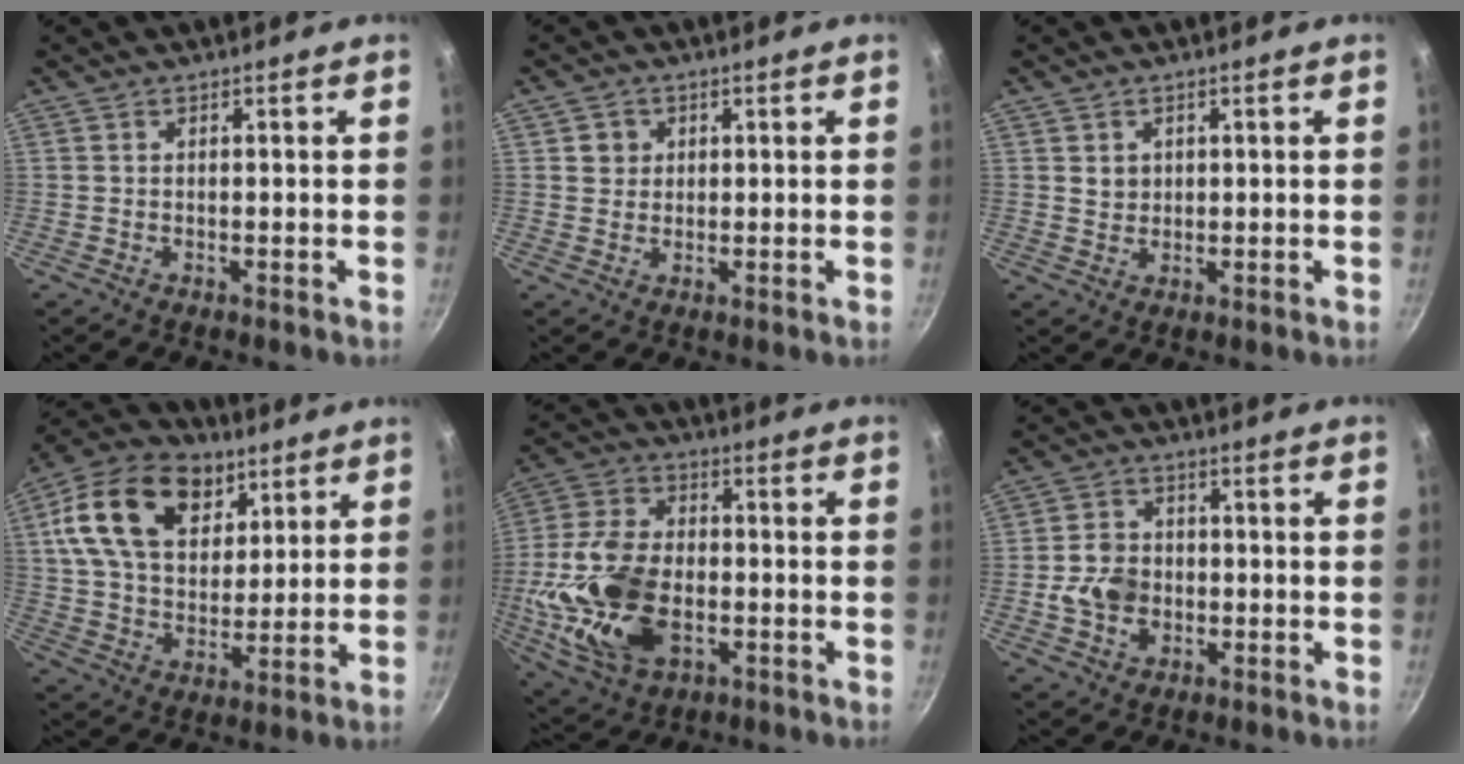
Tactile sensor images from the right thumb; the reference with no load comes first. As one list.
[{"total": 2.9, "force": [0.8, 2.7, 0.6], "torque": [0.006, 0.005, 0.010]}, {"total": 2.4, "force": [0.7, 2.1, 0.9], "torque": [-0.004, 0.002, 0.014]}, {"total": 20.8, "force": [8.9, 13.9, 12.7], "torque": [-0.200, -0.013, 0.148]}, {"total": 20.1, "force": [-4.0, 12.5, 15.2], "torque": [-0.304, 0.019, -0.070]}, {"total": 7.7, "force": [-1.4, 6.2, 4.3], "torque": [-0.059, 0.017, -0.031]}]